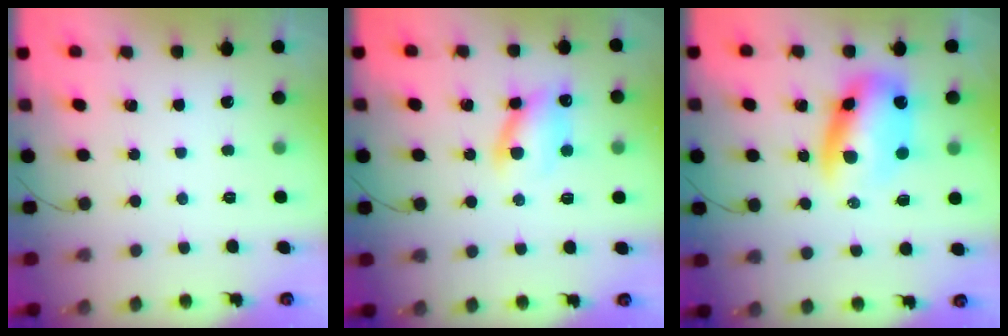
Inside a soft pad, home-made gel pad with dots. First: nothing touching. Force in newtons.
{"total": 10.4, "press": 10.3, "slide": 1.3}
{"total": 10.1, "press": 9.8, "slide": 2.3}